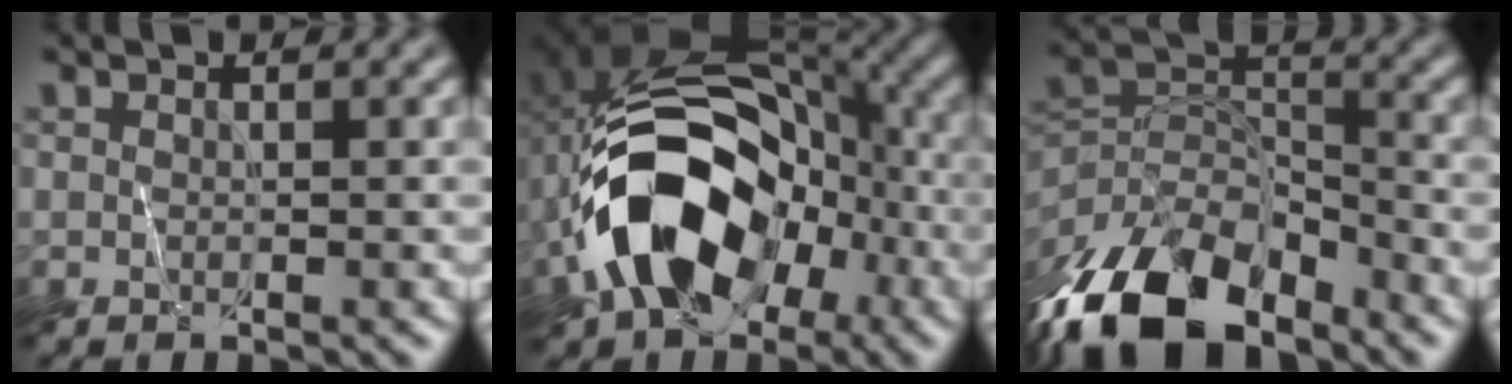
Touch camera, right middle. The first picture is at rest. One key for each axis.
{"total": 12.7, "fx": -5.3, "fy": 8.3, "fz": 8.1, "tx": -0.125, "ty": -0.011, "tz": -0.095}
{"total": 11.3, "fx": -8.9, "fy": 5.0, "fz": 4.8, "tx": -0.099, "ty": -0.009, "tz": -0.171}